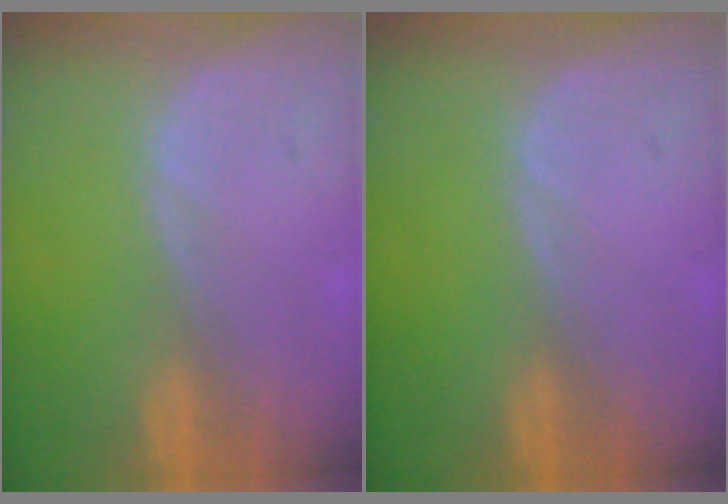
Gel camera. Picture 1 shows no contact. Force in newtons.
{"total": 0.0}